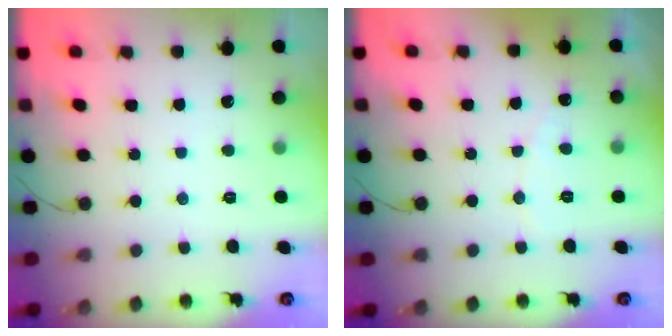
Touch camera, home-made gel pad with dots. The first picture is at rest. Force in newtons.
{"total": 2.8, "press": 2.8, "slide": 0.2}